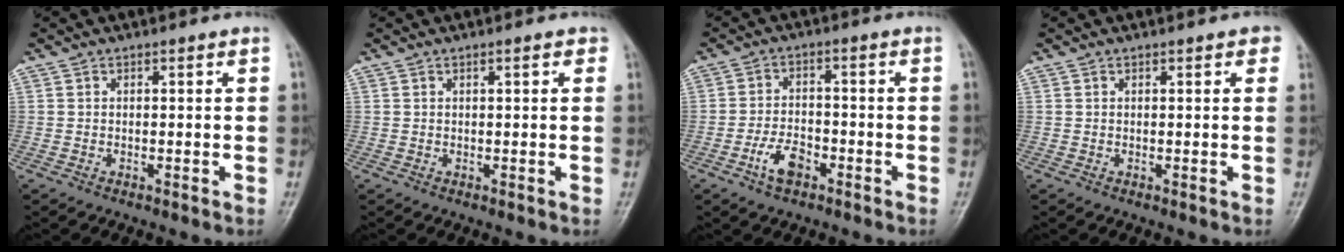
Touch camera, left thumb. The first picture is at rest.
{"total": 1.4, "force": [0.6, 0.4, 1.2], "torque": [-0.016, 0.001, 0.006]}
{"total": 5.4, "force": [-3.1, 3.0, 3.4], "torque": [-0.058, 0.021, -0.058]}
{"total": 2.1, "force": [1.1, 0.8, 1.7], "torque": [-0.014, 0.001, 0.009]}